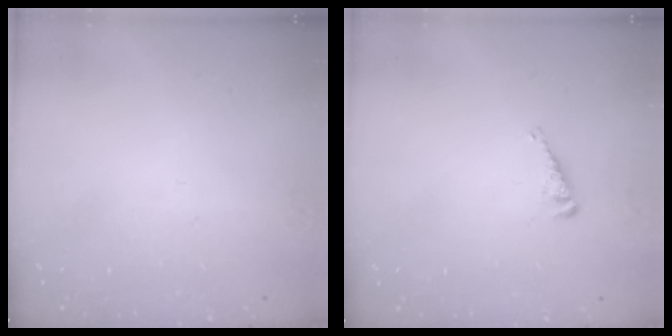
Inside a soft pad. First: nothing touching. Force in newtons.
{"total": 3.2, "press": 3.1, "slide": 0.4}